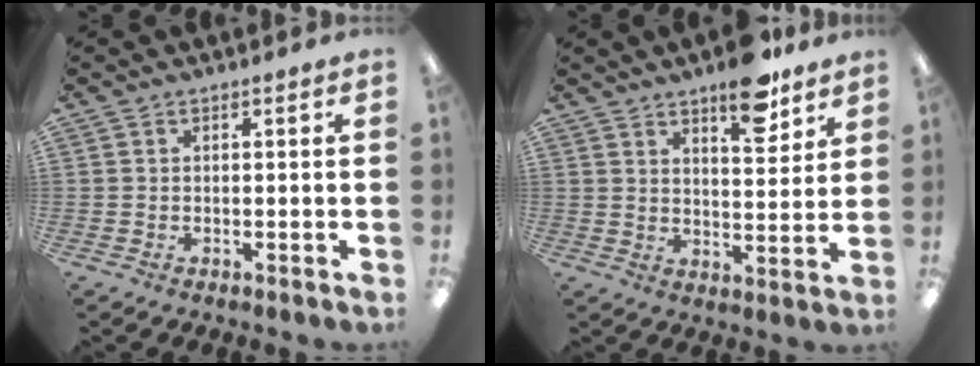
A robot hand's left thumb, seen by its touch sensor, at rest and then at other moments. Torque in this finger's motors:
{"motor_torque": [0.58, 0.08, 0.72, -0.75, 0.04]}